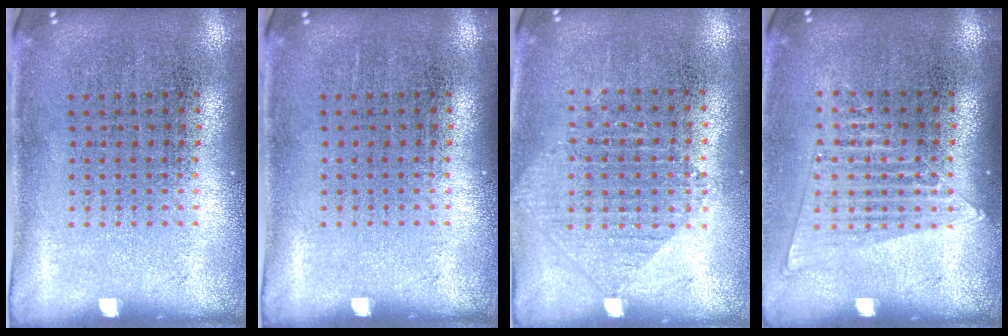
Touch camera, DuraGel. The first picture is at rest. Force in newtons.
{"total": 0.0}
{"total": 0.9, "press": 0.9, "slide": 0.2}
{"total": 1.3, "press": 1.2, "slide": 0.5}